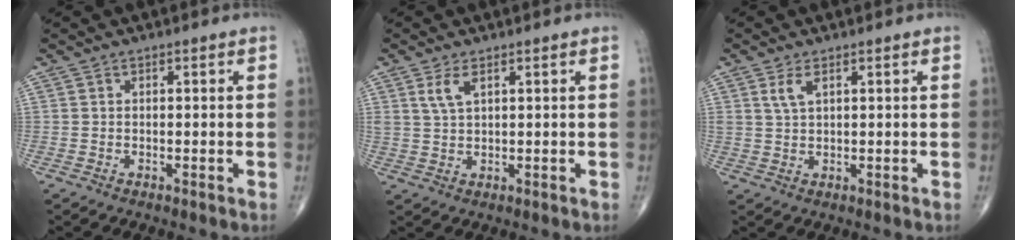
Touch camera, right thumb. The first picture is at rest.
{"total": 3.5, "force": [1.7, 1.4, 2.6], "torque": [-0.056, -0.003, 0.041]}
{"total": 2.8, "force": [1.4, 1.1, 2.2], "torque": [-0.047, -0.001, 0.036]}